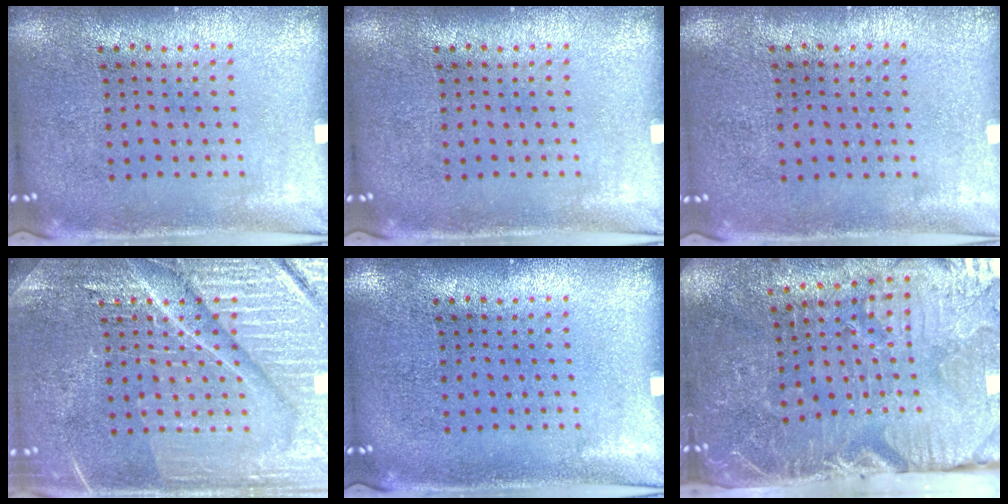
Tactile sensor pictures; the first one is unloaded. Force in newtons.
{"total": 0.0}
{"total": 0.0}
{"total": 7.4, "press": 7.4, "slide": 1.0}
{"total": 0.0}
{"total": 4.1, "press": 4.0, "slide": 1.0}